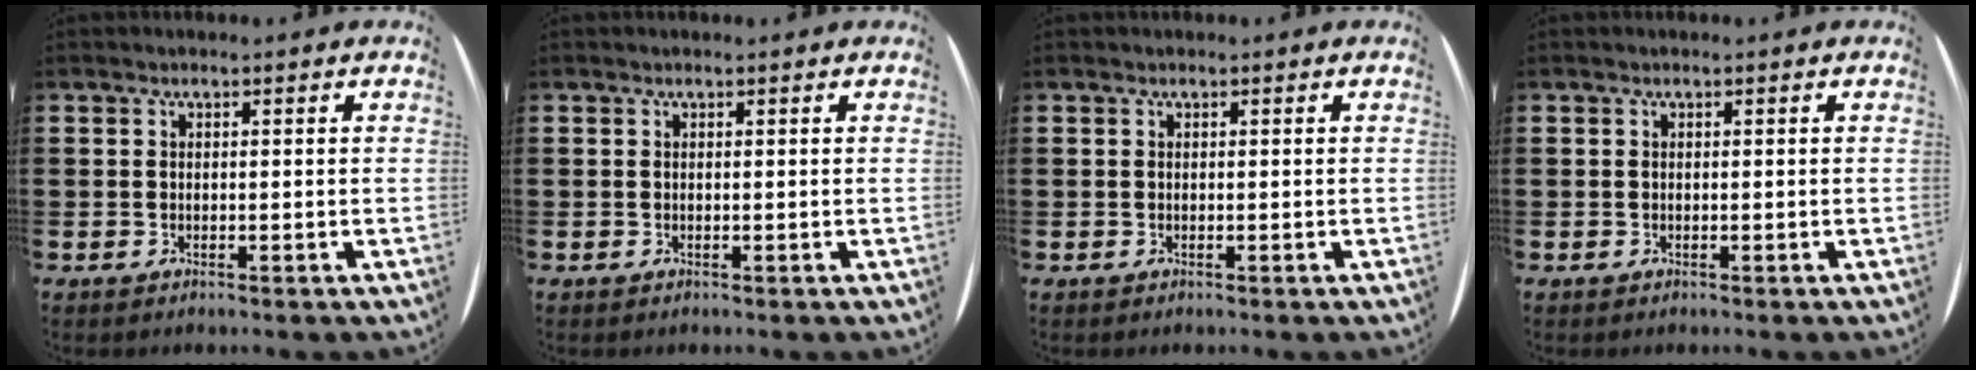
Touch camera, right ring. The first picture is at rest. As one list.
[{"total": 0.0}, {"total": 0.0}, {"total": 0.0}]